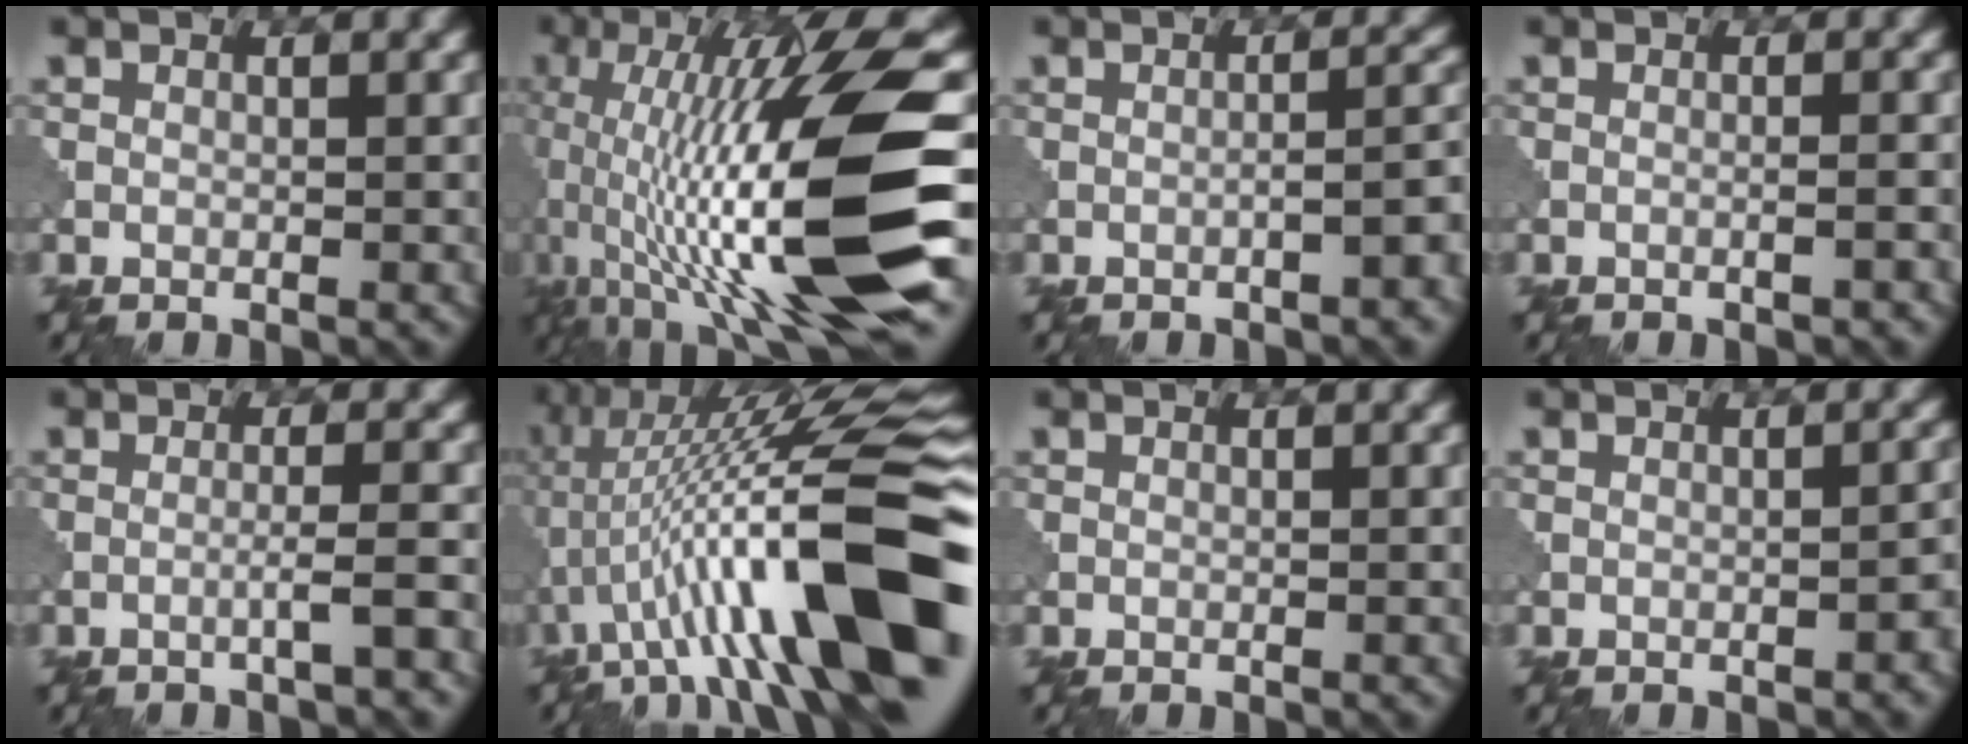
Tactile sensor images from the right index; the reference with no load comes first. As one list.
[{"total": 15.8, "force": [-1.4, 4.0, 15.2], "torque": [-0.279, 0.020, -0.013]}, {"total": 3.1, "force": [-1.5, 0.8, 2.6], "torque": [-0.025, 0.018, -0.024]}, {"total": 1.3, "force": [-0.4, 0.4, 1.2], "torque": [0.006, 0.006, -0.024]}, {"total": 1.8, "force": [-1.0, -0.1, 1.6], "torque": [-0.016, 0.016, -0.025]}, {"total": 16.1, "force": [-1.7, 3.4, 15.7], "torque": [-0.249, 0.043, -0.019]}, {"total": 0.0}, {"total": 1.4, "force": [-0.9, 0.4, 1.1], "torque": [-0.010, 0.011, -0.008]}]